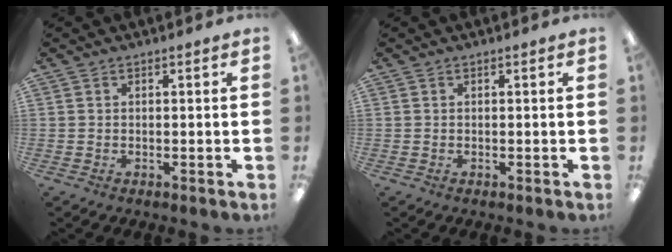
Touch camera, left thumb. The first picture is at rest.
{"total": 0.0}